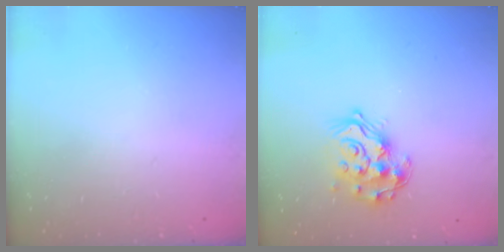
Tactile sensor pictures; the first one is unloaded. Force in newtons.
{"total": 15.6, "press": 15.5, "slide": 1.2}